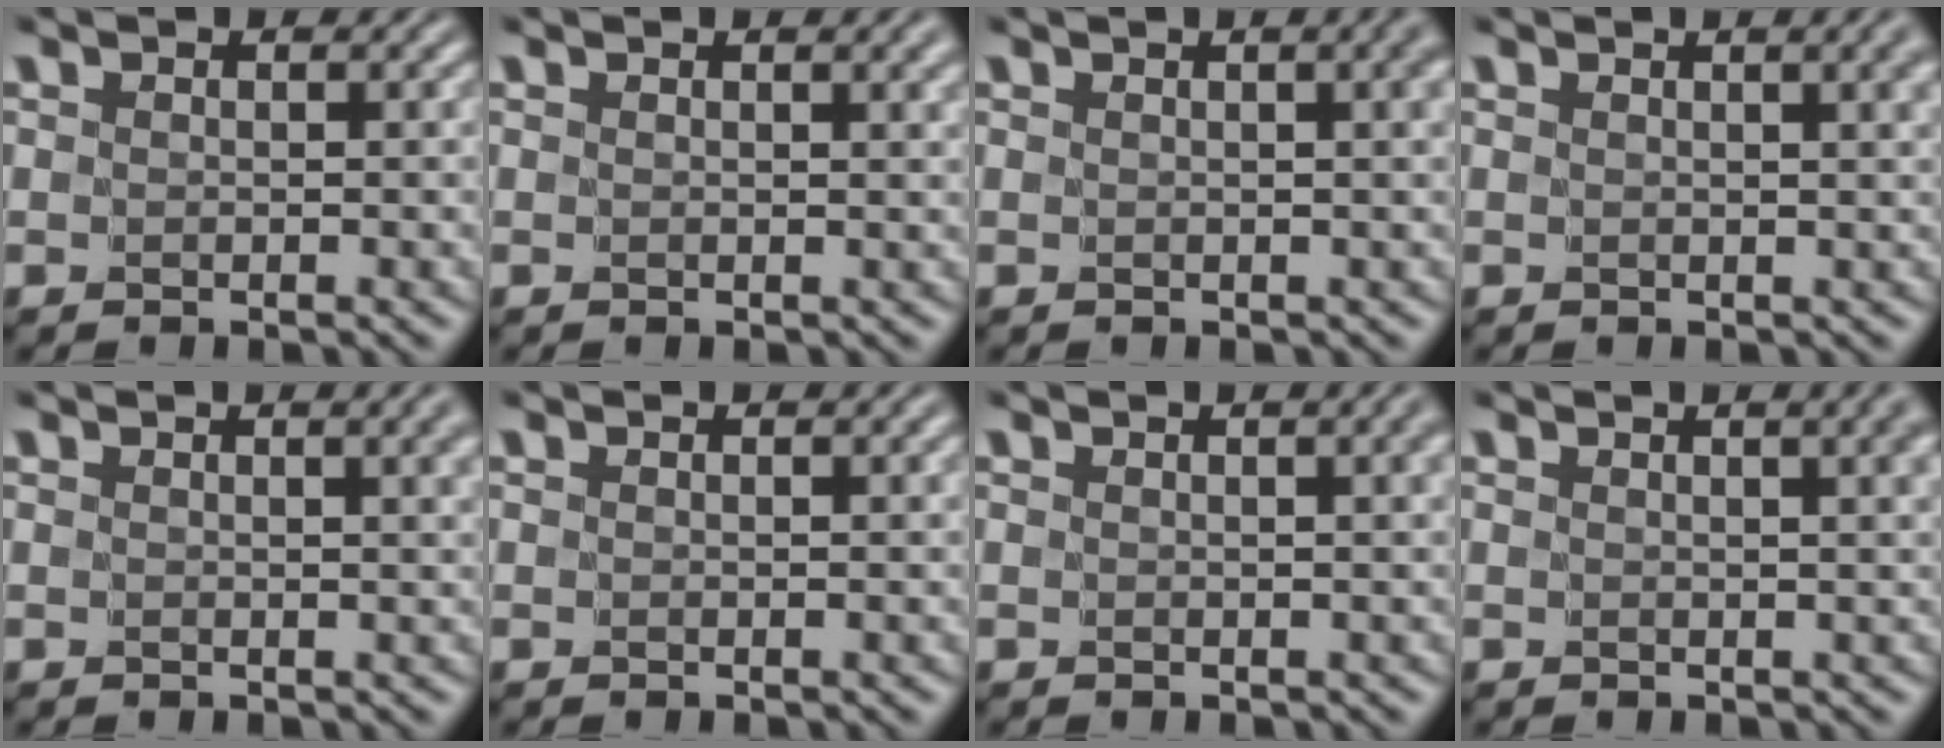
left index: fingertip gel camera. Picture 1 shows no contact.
{"total": 1.6, "force": [1.0, 0.2, 1.3], "torque": [-0.011, -0.003, 0.017]}
{"total": 3.5, "force": [1.2, 1.2, 3.0], "torque": [-0.018, 0.011, 0.000]}
{"total": 4.0, "force": [1.8, 1.5, 3.2], "torque": [-0.019, 0.012, 0.004]}
{"total": 3.1, "force": [1.4, 1.0, 2.6], "torque": [-0.015, 0.006, 0.010]}
{"total": 0.6, "force": [0.3, -0.1, 0.4], "torque": [-0.005, -0.001, 0.006]}
{"total": 2.6, "force": [1.0, 0.8, 2.2], "torque": [-0.014, 0.006, 0.005]}
{"total": 5.7, "force": [2.5, 2.4, 4.6], "torque": [-0.017, 0.025, -0.003]}